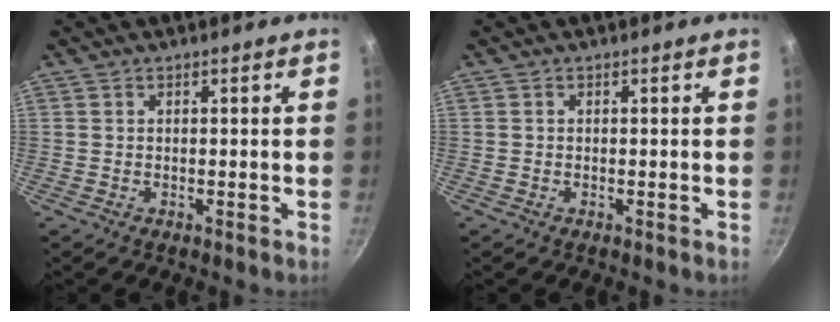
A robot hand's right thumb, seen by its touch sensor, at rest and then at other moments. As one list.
[{"total": 0.0}]